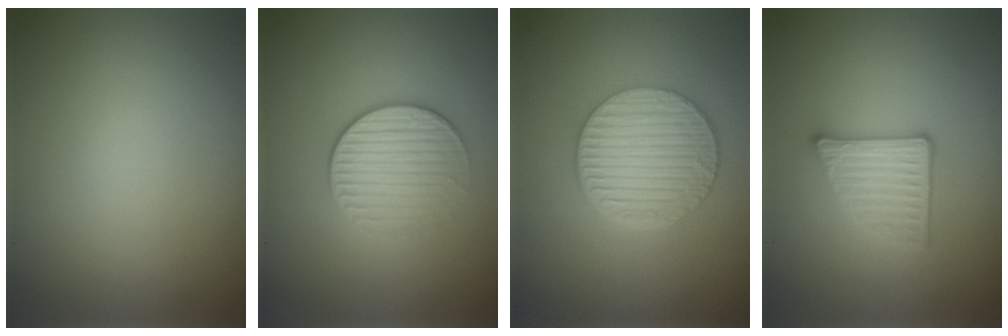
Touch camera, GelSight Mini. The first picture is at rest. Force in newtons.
{"total": 3.2, "press": 2.9, "slide": 1.5}
{"total": 6.5, "press": 4.8, "slide": 4.5}
{"total": 3.8, "press": 3.1, "slide": 2.1}